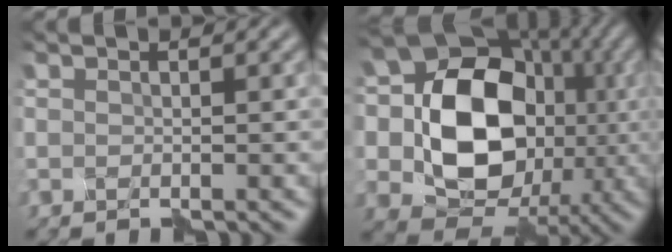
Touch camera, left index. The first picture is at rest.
{"total": 12.8, "force": [-0.4, 10.1, 7.8], "torque": [-0.115, 0.008, -0.008]}